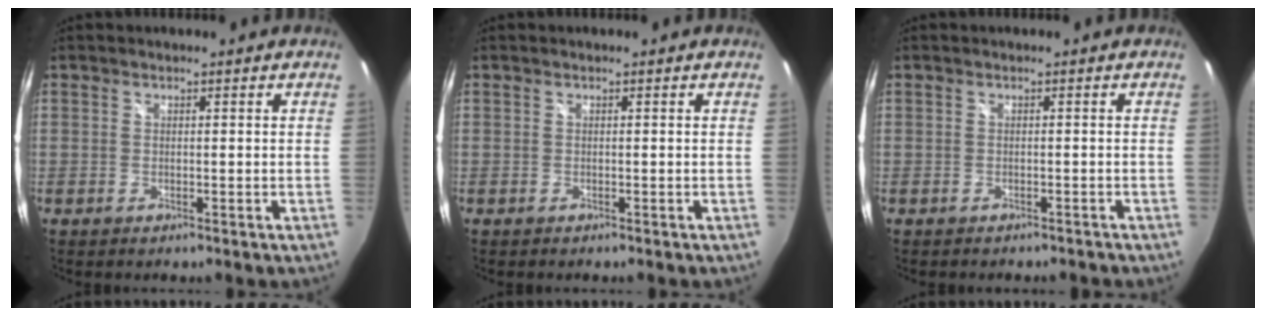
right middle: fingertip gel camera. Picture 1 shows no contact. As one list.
[{"total": 0.0}, {"total": 2.3, "force": [-2.0, 0.8, 0.8], "torque": [-0.014, -0.010, -0.023]}]